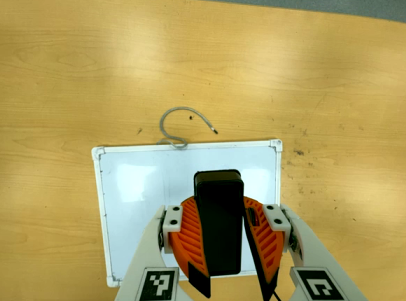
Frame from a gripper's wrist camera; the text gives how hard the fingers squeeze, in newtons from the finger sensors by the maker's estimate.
{"total": 9.8, "left": 9.3, "right": 10.3}